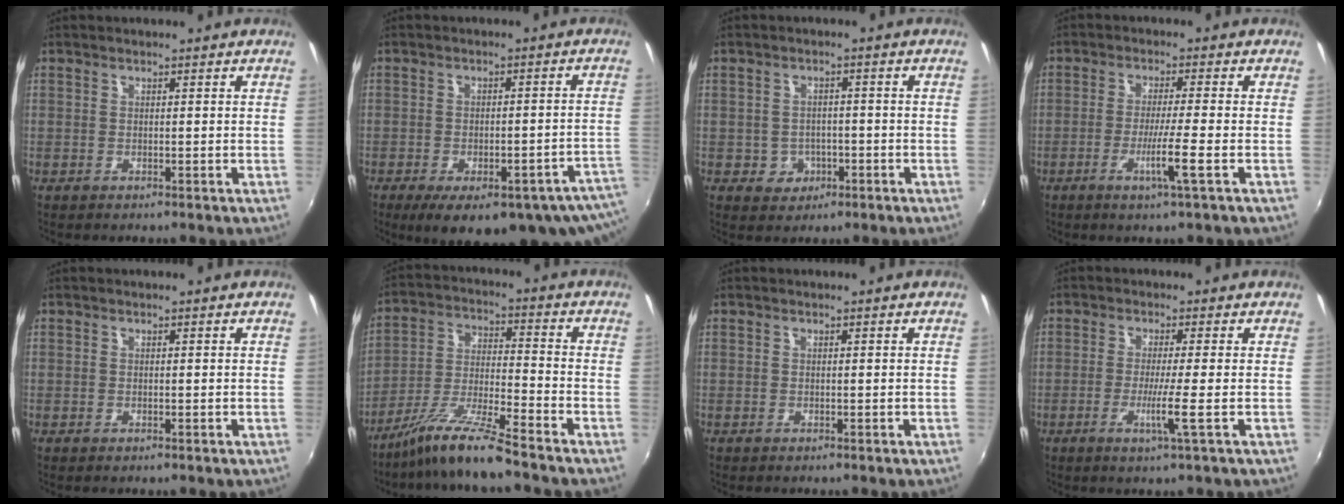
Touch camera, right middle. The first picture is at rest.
{"total": 19.8, "force": [-12.5, 6.2, 13.9], "torque": [-0.177, -0.045, -0.150]}
{"total": 4.6, "force": [-1.5, 4.2, 1.2], "torque": [-0.032, 0.007, -0.015]}
{"total": 5.5, "force": [-2.2, -1.1, 4.9], "torque": [-0.090, -0.014, -0.042]}
{"total": 0.0}
{"total": 9.1, "force": [-7.7, -1.0, 4.7], "torque": [-0.103, 0.004, -0.149]}
{"total": 0.0}
{"total": 4.4, "force": [-1.4, -1.3, 3.9], "torque": [-0.079, -0.016, -0.032]}